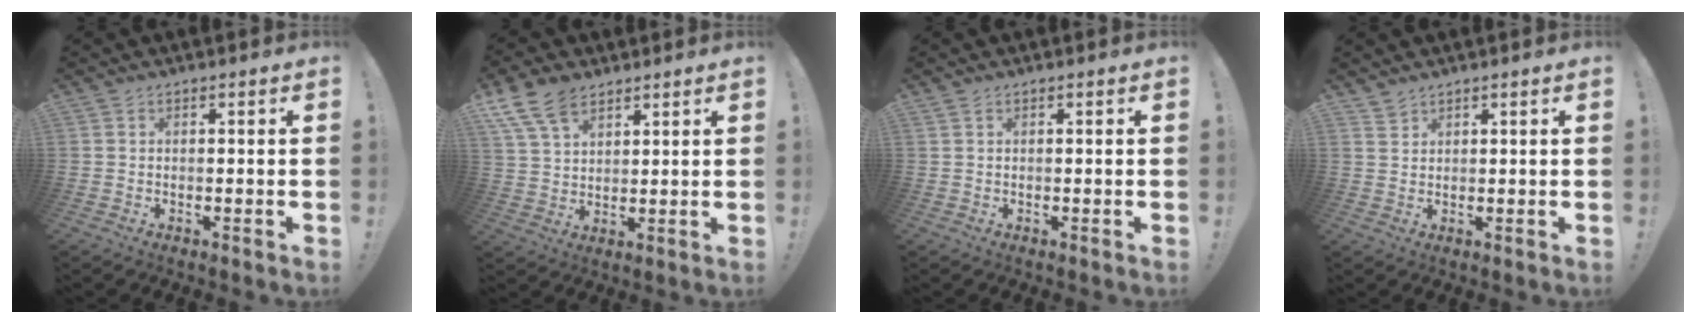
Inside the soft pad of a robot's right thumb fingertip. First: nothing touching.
{"total": 10.5, "force": [6.9, 5.9, 5.3], "torque": [-0.099, -0.027, 0.136]}
{"total": 4.6, "force": [3.4, 0.7, 3.0], "torque": [-0.067, -0.013, 0.067]}
{"total": 2.2, "force": [2.0, 0.8, 0.4], "torque": [0.001, -0.018, 0.037]}